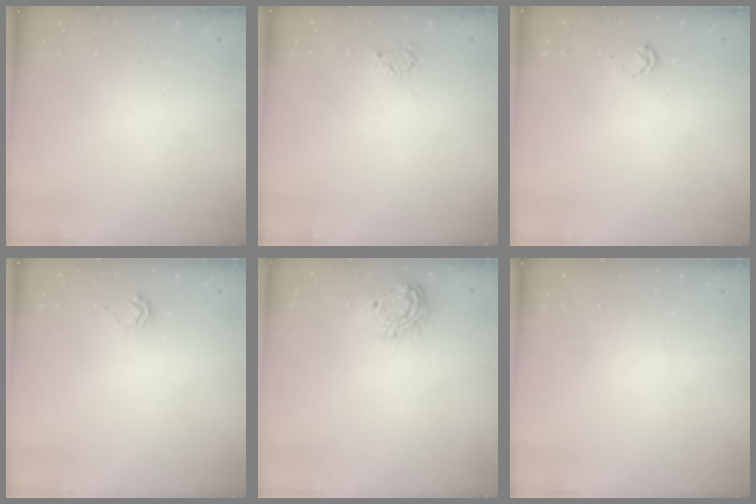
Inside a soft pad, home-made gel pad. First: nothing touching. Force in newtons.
{"total": 2.7, "press": 2.7, "slide": 0.4}
{"total": 3.4, "press": 3.4, "slide": 0.4}
{"total": 2.5, "press": 2.4, "slide": 0.3}
{"total": 11.5, "press": 11.5, "slide": 0.7}
{"total": 0.0}